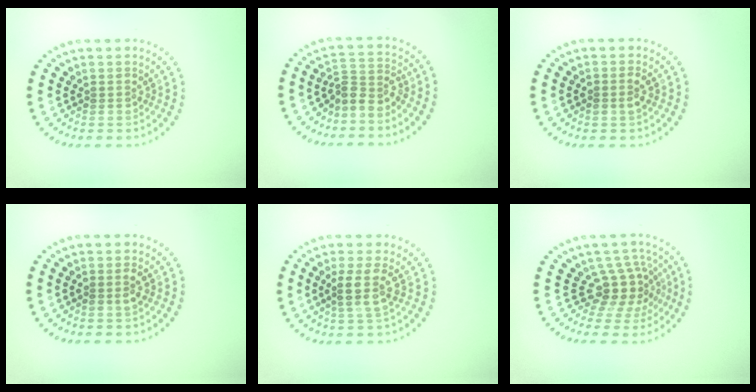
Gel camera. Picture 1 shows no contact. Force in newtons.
{"total": 2.8, "press": 2.0, "slide": 2.0}
{"total": 1.3, "press": 1.3, "slide": 0.1}
{"total": 1.3, "press": 1.3, "slide": 0.1}
{"total": 2.8, "press": 2.4, "slide": 1.5}
{"total": 3.7, "press": 2.7, "slide": 2.5}